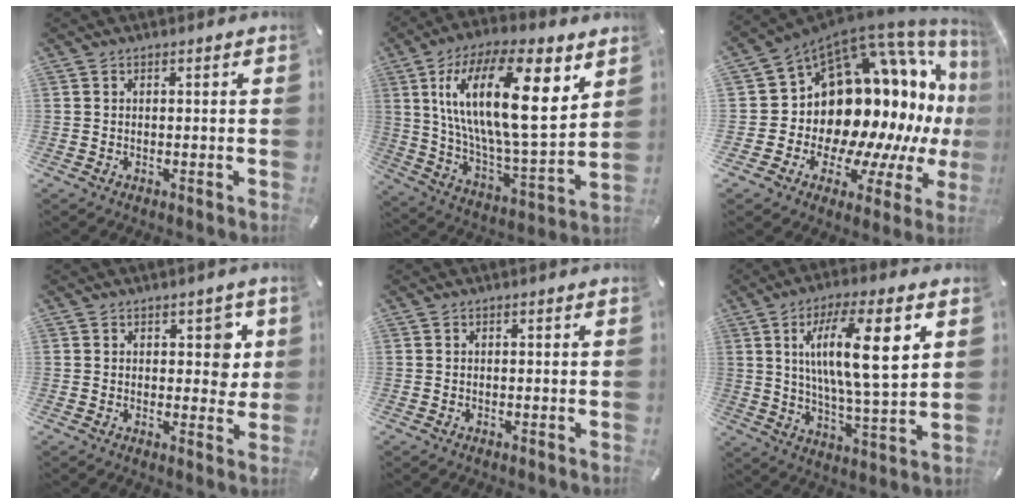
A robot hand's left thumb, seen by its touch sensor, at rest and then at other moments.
{"total": 24.7, "force": [9.9, 9.5, 20.5], "torque": [-0.380, -0.048, 0.157]}
{"total": 17.6, "force": [4.1, 12.9, 11.2], "torque": [-0.120, -0.125, 0.114]}
{"total": 6.1, "force": [2.0, 3.9, 4.2], "torque": [-0.032, -0.008, 0.025]}
{"total": 0.0}
{"total": 17.5, "force": [5.6, 4.7, 15.9], "torque": [-0.271, -0.007, 0.081]}